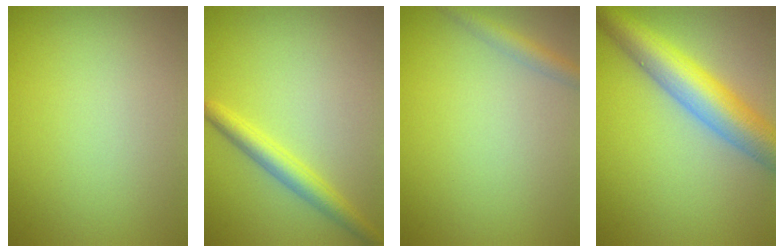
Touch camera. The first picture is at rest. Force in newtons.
{"total": 2.8, "press": 2.8, "slide": 0.1}
{"total": 1.8, "press": 1.8, "slide": 0.0}
{"total": 7.4, "press": 7.4, "slide": 0.3}